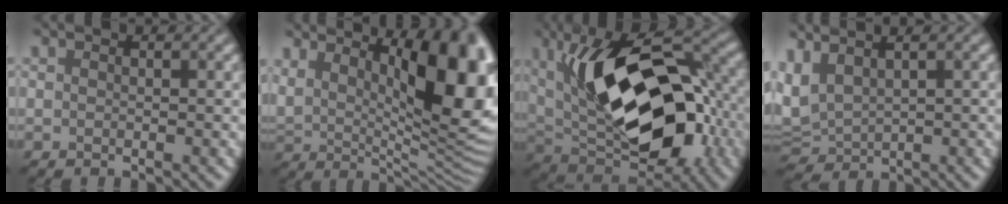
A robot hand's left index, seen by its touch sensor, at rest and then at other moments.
{"total": 16.1, "force": [6.1, 7.6, 12.9], "torque": [-0.167, 0.013, 0.098]}
{"total": 13.4, "force": [0.4, 6.8, 11.6], "torque": [-0.160, 0.009, -0.001]}
{"total": 4.0, "force": [1.9, 2.1, 2.9], "torque": [-0.078, 0.010, 0.042]}